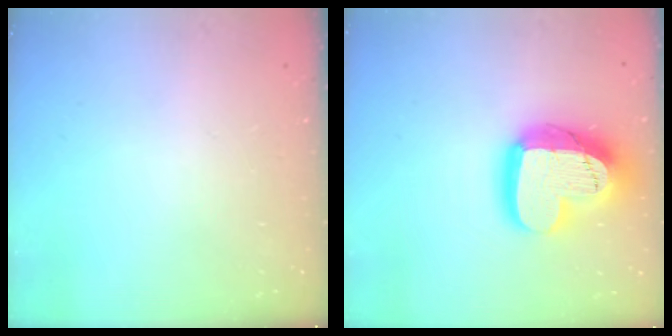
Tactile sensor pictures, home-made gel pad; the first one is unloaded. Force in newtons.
{"total": 24.2, "press": 24.1, "slide": 1.8}